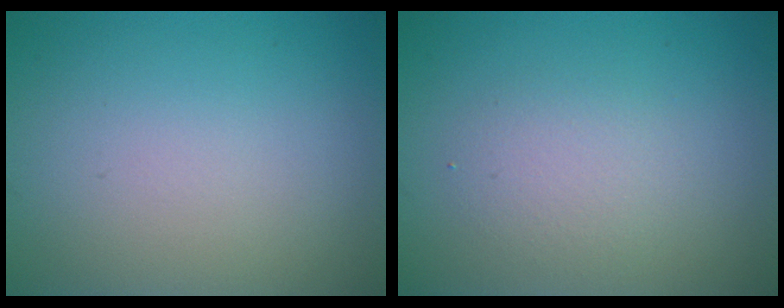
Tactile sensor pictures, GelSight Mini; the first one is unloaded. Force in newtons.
{"total": 2.2, "press": 2.2, "slide": 0.3}